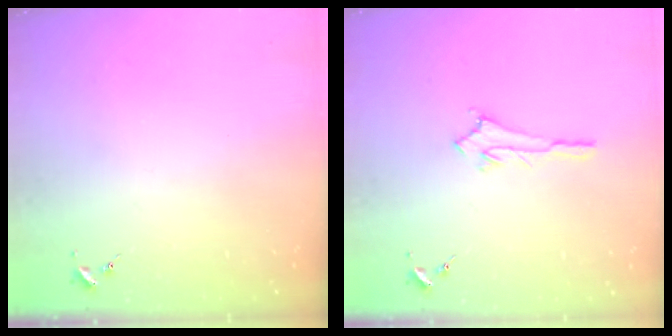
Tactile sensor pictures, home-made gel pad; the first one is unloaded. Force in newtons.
{"total": 2.9, "press": 2.9, "slide": 0.3}